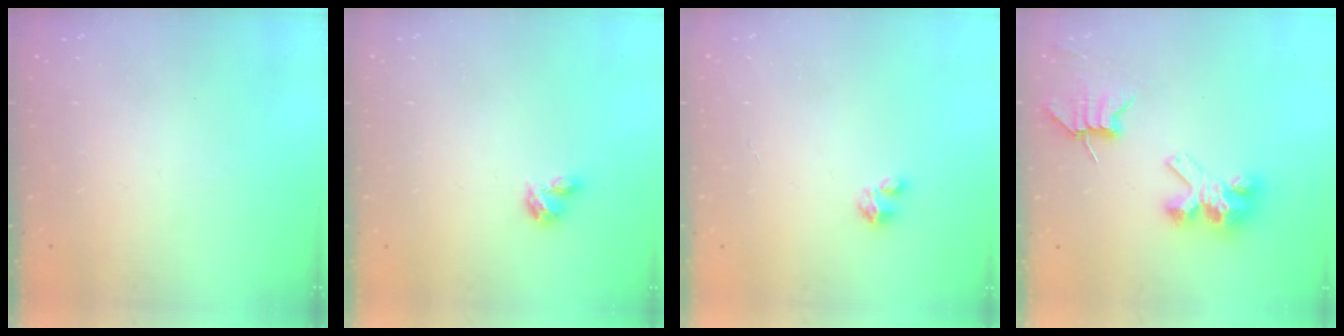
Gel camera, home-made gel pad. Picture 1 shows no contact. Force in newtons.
{"total": 3.1, "press": 3.1, "slide": 0.5}
{"total": 1.6, "press": 1.6, "slide": 0.2}
{"total": 8.4, "press": 8.4, "slide": 0.6}